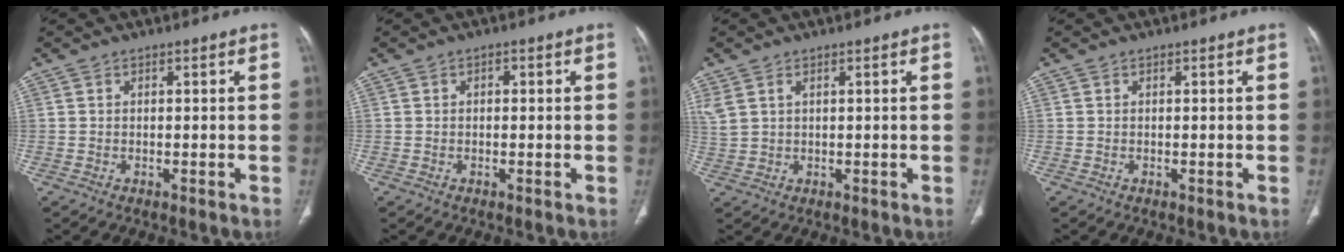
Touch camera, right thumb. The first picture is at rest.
{"total": 0.9, "force": [0.2, 0.6, 0.7], "torque": [-0.008, 0.002, 0.002]}
{"total": 4.1, "force": [1.9, 2.4, 2.8], "torque": [-0.077, 0.010, 0.050]}
{"total": 0.0}